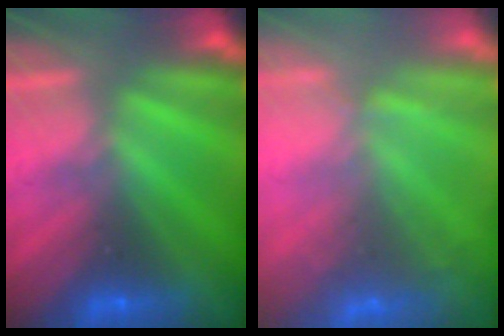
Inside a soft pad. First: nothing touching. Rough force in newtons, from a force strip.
{"total": 8.8}